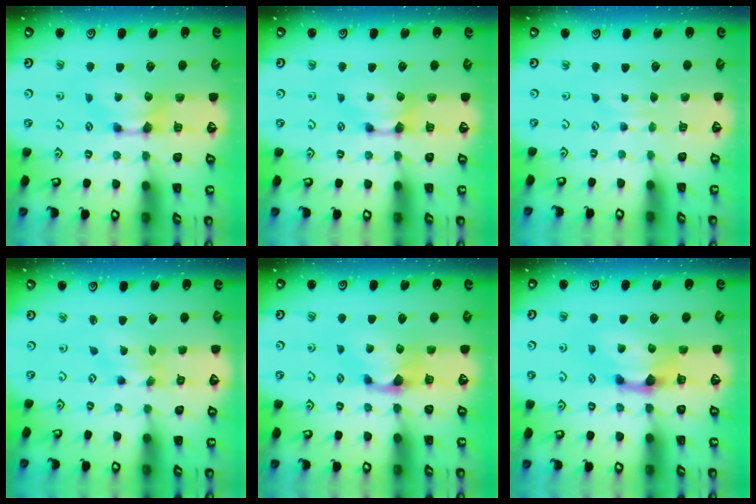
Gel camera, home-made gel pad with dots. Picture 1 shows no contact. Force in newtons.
{"total": 0.0}
{"total": 2.4, "press": 2.4, "slide": 0.2}
{"total": 1.2, "press": 0.3, "slide": 1.2}
{"total": 1.0, "press": 0.1, "slide": 1.0}
{"total": 2.1, "press": 1.6, "slide": 1.4}